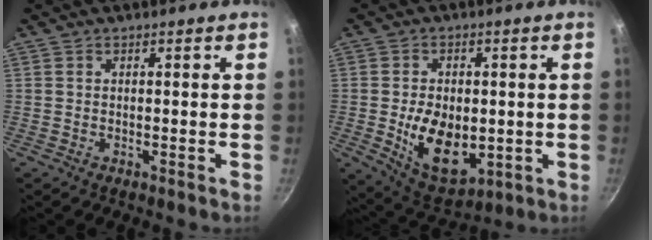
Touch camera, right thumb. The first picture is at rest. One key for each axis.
{"total": 13.2, "fx": -1.5, "fy": 8.5, "fz": 10.0, "tx": -0.138, "ty": -0.016, "tz": -0.008}